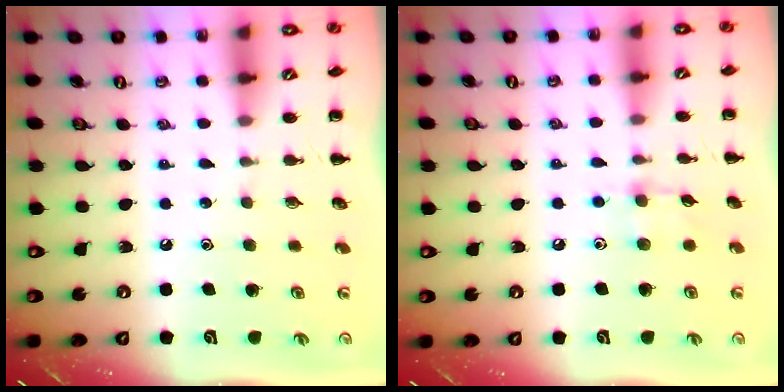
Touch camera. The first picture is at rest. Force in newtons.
{"total": 4.4, "press": 4.1, "slide": 1.4}